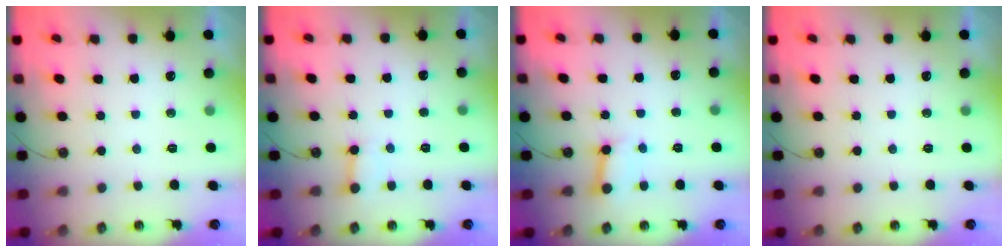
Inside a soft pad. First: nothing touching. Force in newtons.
{"total": 2.6, "press": 2.6, "slide": 0.3}
{"total": 3.7, "press": 3.7, "slide": 0.4}
{"total": 0.0}